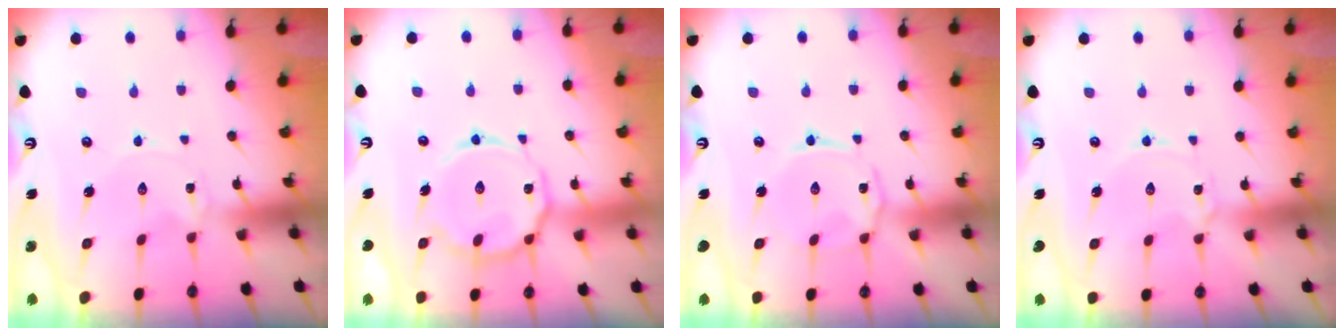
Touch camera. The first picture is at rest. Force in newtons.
{"total": 15.0, "press": 15.0, "slide": 1.3}
{"total": 2.9, "press": 2.9, "slide": 0.5}
{"total": 1.3, "press": 1.3, "slide": 0.1}